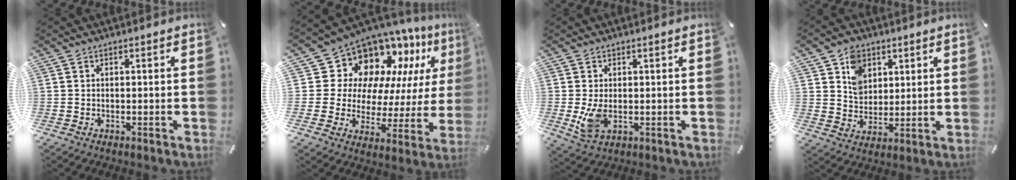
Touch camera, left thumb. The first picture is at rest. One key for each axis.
{"total": 13.6, "fx": 9.8, "fy": 8.8, "fz": 3.3, "tx": -0.065, "ty": -0.100, "tz": 0.174}
{"total": 6.2, "fx": -0.3, "fy": 3.4, "fz": 5.2, "tx": -0.099, "ty": -0.010, "tz": -0.007}
{"total": 8.0, "fx": 3.8, "fy": 6.6, "fz": 2.5, "tx": -0.040, "ty": -0.003, "tz": 0.069}